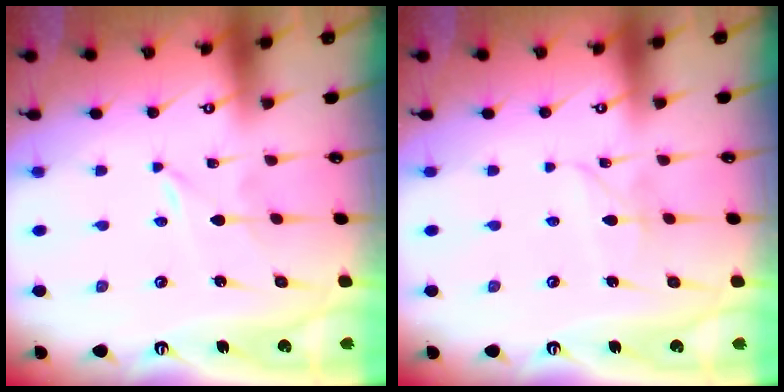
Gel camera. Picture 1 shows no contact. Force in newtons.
{"total": 2.8, "press": 2.8, "slide": 0.2}